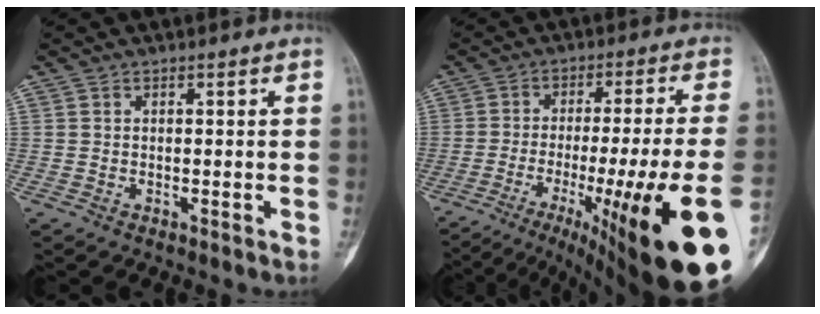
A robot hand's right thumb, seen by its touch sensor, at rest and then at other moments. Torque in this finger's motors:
{"motor_torque": [1.42, 1.41, 2.30, -0.47, 0.30]}